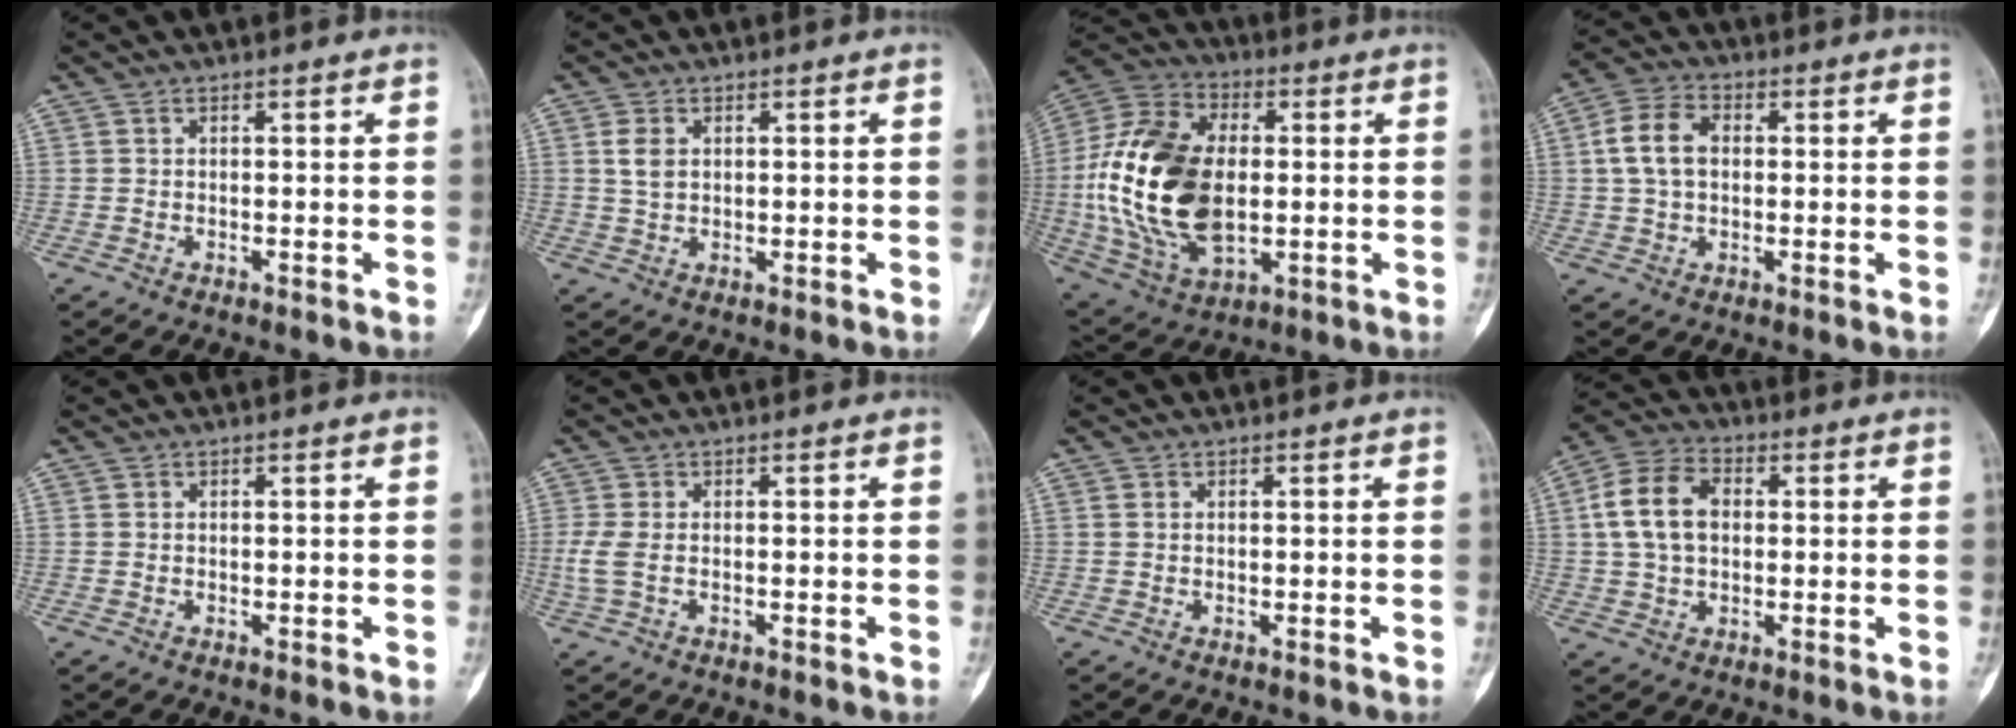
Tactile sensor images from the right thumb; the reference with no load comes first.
{"total": 3.1, "force": [0.9, 2.1, 2.1], "torque": [-0.035, 0.001, 0.018]}
{"total": 24.5, "force": [0.0, 14.9, 19.4], "torque": [-0.388, -0.002, 0.009]}
{"total": 8.6, "force": [1.2, 5.8, 6.2], "torque": [-0.120, 0.018, 0.019]}
{"total": 0.0}
{"total": 2.9, "force": [-0.3, 1.5, 2.5], "torque": [-0.081, -0.004, -0.005]}
{"total": 0.6, "force": [0.2, 0.4, 0.3], "torque": [-0.004, 0.003, 0.004]}
{"total": 11.2, "force": [1.6, 7.6, 8.1], "torque": [-0.151, 0.019, 0.026]}